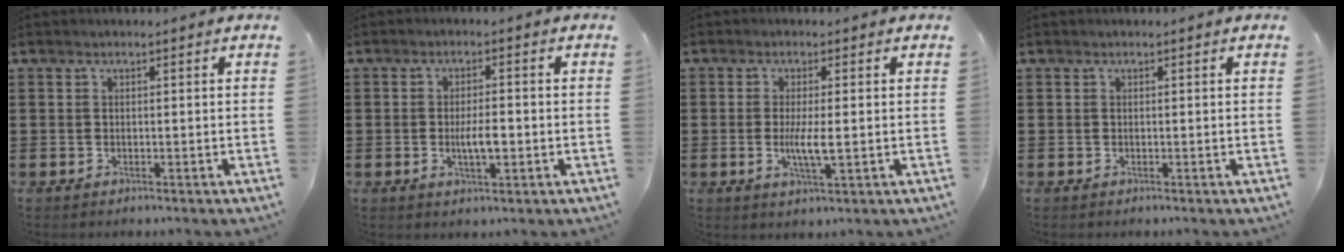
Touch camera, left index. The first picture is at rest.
{"total": 4.0, "force": [-0.7, 1.4, 3.7], "torque": [-0.066, 0.002, -0.012]}
{"total": 4.4, "force": [-0.4, 0.7, 4.3], "torque": [-0.081, -0.006, -0.010]}
{"total": 0.0}